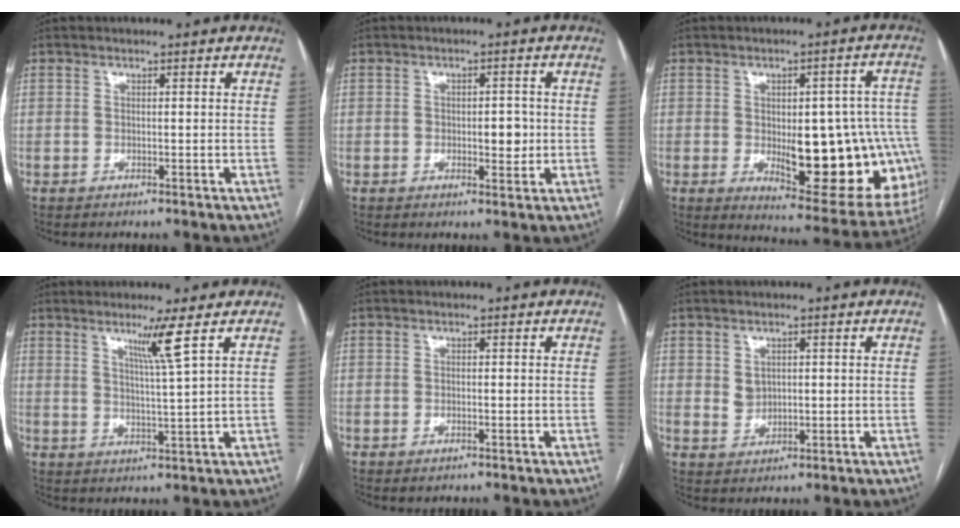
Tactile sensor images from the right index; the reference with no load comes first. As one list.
[{"total": 3.6, "force": [-0.4, 1.8, 3.1], "torque": [-0.040, 0.003, 0.000]}, {"total": 21.0, "force": [-3.7, 7.9, 19.1], "torque": [-0.165, 0.020, -0.016]}, {"total": 5.0, "force": [2.7, -1.8, 3.8], "torque": [-0.071, -0.014, 0.053]}, {"total": 0.7, "force": [-0.4, 0.2, 0.5], "torque": [-0.010, -0.001, -0.001]}, {"total": 2.6, "force": [0.7, 2.1, 1.3], "torque": [-0.026, 0.002, 0.022]}]